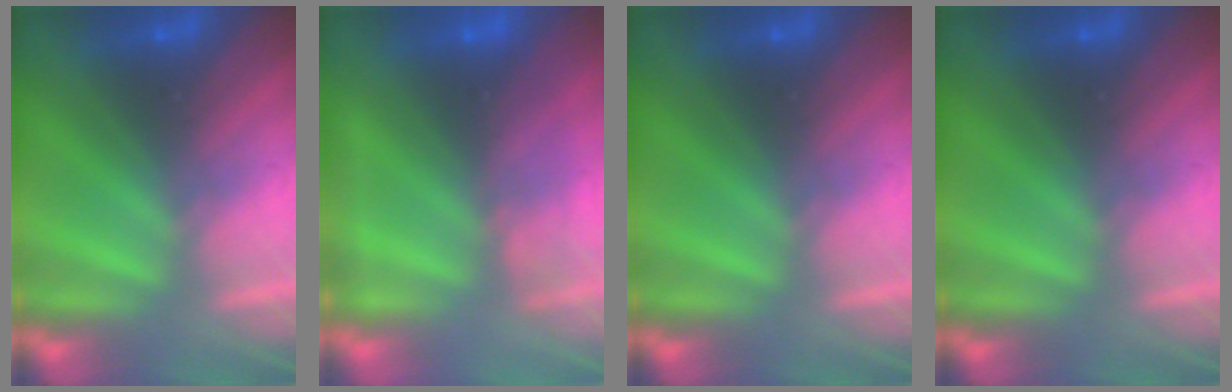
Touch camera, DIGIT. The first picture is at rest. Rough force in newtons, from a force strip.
{"total": 2.2}
{"total": 0.0}
{"total": 0.0}